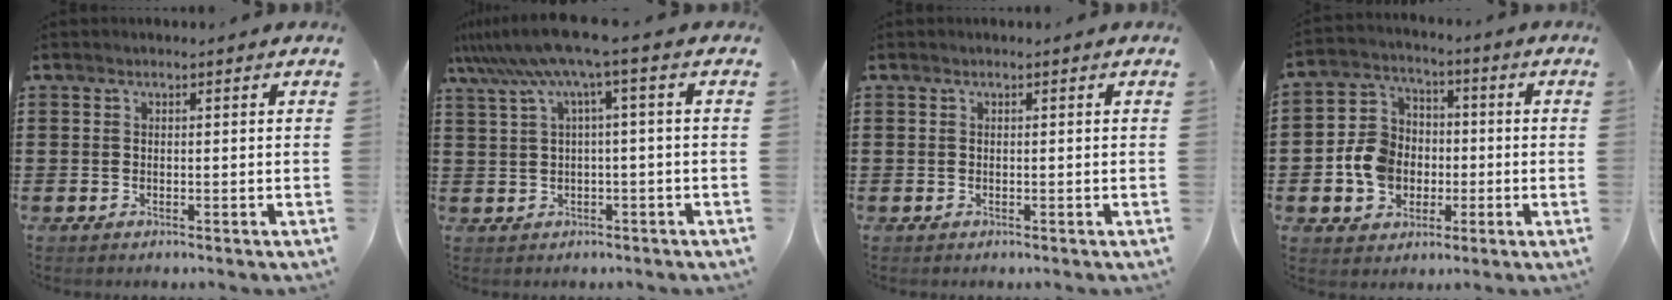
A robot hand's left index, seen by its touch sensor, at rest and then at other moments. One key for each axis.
{"total": 7.1, "fx": 2.3, "fy": -0.3, "fz": 6.7, "tx": -0.139, "ty": -0.019, "tz": 0.038}
{"total": 0.0}
{"total": 8.2, "fx": -1.4, "fy": 7.3, "fz": 3.5, "tx": -0.101, "ty": 0.023, "tz": -0.025}